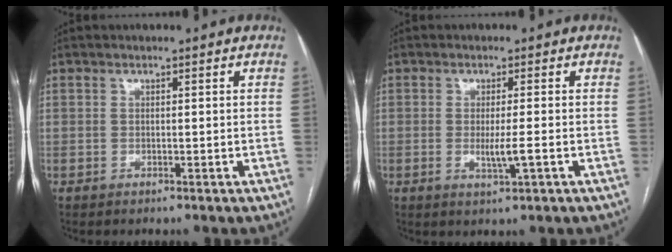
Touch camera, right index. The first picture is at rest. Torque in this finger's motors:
{"motor_torque": [-0.04, -0.04, -0.06, 0.00]}